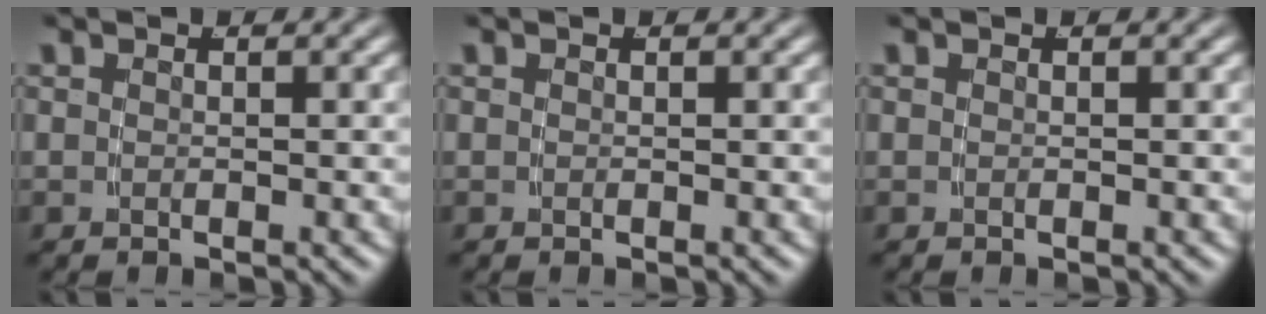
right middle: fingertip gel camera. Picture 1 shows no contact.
{"total": 0.0}
{"total": 0.0}